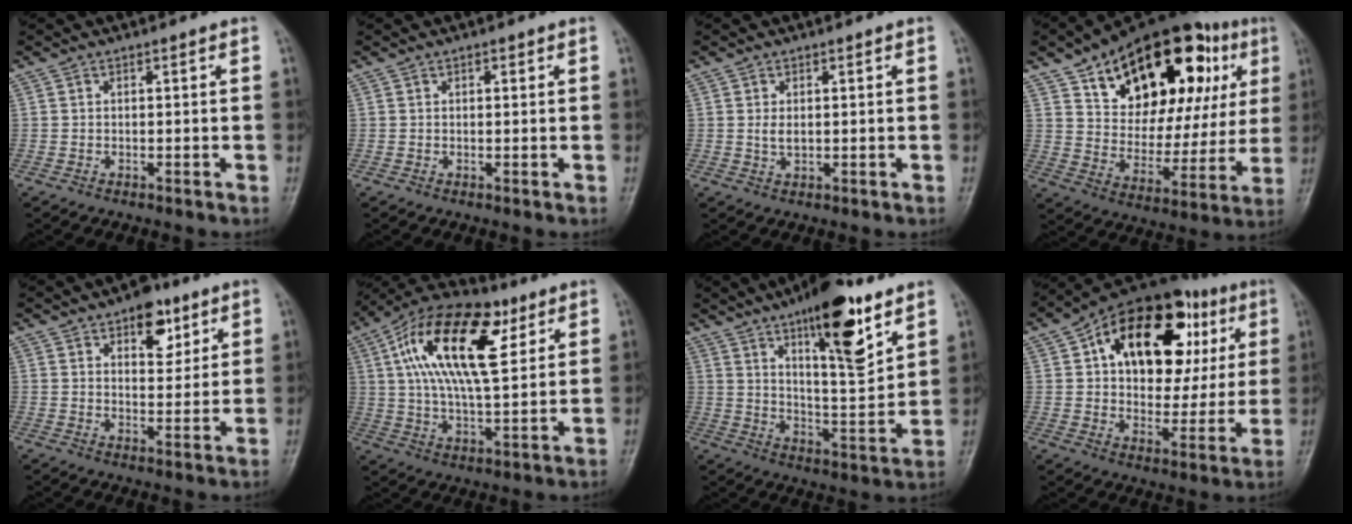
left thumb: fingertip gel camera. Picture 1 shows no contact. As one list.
[{"total": 0.9, "force": [0.4, 0.5, 0.7], "torque": [-0.007, 0.001, 0.005]}, {"total": 2.2, "force": [0.3, 1.2, 1.8], "torque": [-0.035, 0.001, 0.008]}, {"total": 29.8, "force": [13.2, 15.7, 21.7], "torque": [-0.275, -0.001, 0.207]}, {"total": 8.4, "force": [4.6, 4.6, 5.3], "torque": [-0.041, -0.020, 0.062]}, {"total": 21.1, "force": [7.9, 9.5, 17.1], "torque": [-0.292, -0.002, 0.130]}, {"total": 17.4, "force": [10.1, 5.2, 13.1], "torque": [-0.175, -0.057, 0.165]}, {"total": 26.4, "force": [9.1, 15.8, 19.1], "torque": [-0.233, 0.023, 0.139]}]